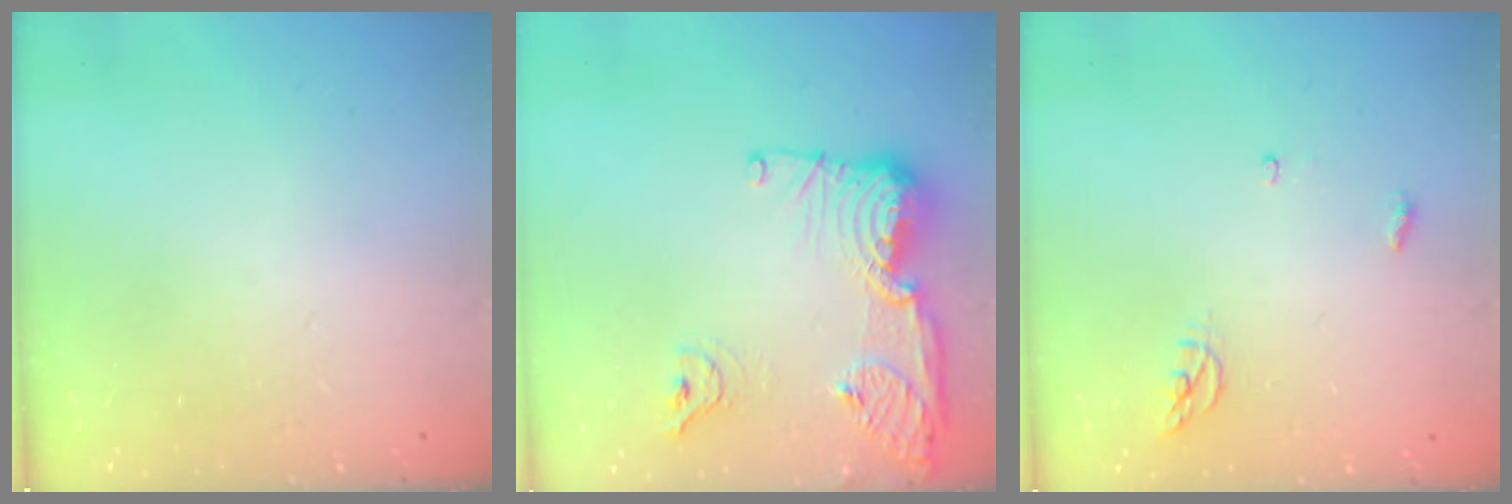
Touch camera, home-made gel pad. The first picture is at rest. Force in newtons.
{"total": 18.3, "press": 17.2, "slide": 6.3}
{"total": 3.8, "press": 3.8, "slide": 0.3}